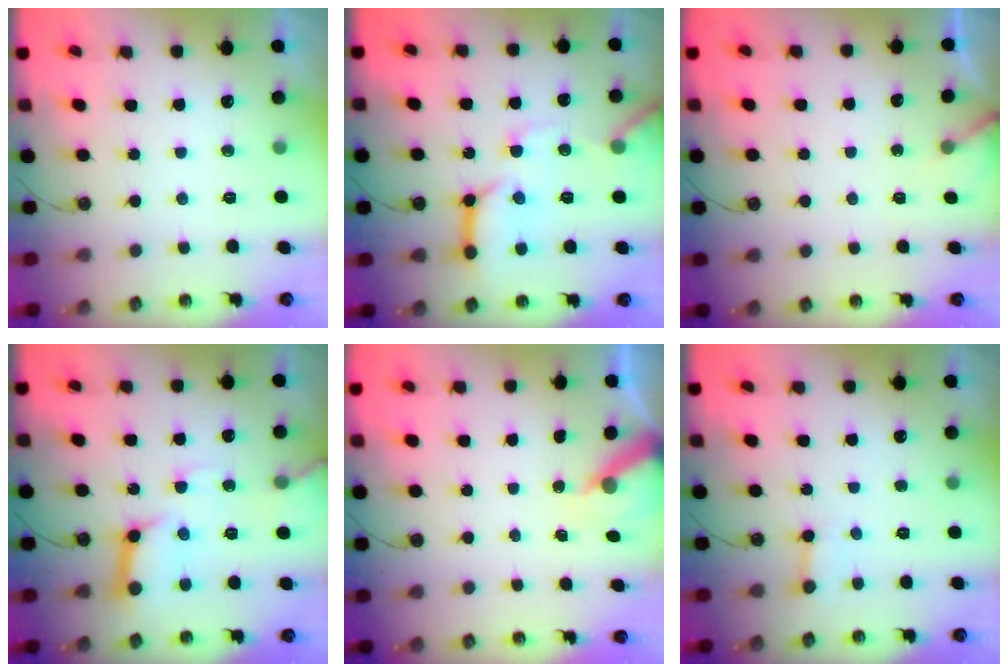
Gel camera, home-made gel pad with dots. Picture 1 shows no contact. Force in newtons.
{"total": 15.4, "press": 15.3, "slide": 1.7}
{"total": 3.0, "press": 3.0, "slide": 0.3}
{"total": 12.9, "press": 12.8, "slide": 1.8}
{"total": 6.8, "press": 6.8, "slide": 0.4}
{"total": 2.2, "press": 2.2, "slide": 0.3}